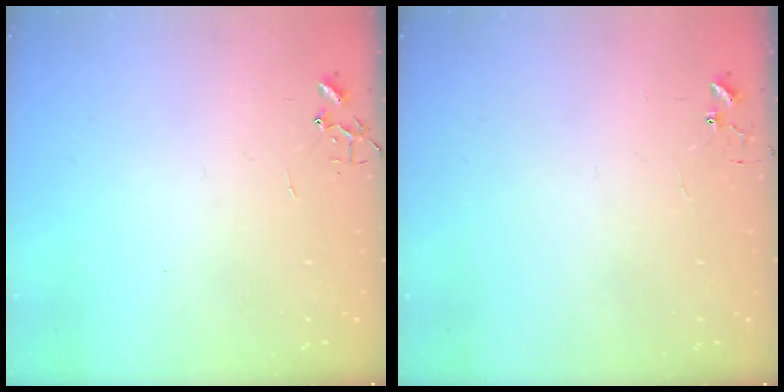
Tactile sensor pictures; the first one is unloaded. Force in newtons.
{"total": 4.8, "press": 4.8, "slide": 0.2}